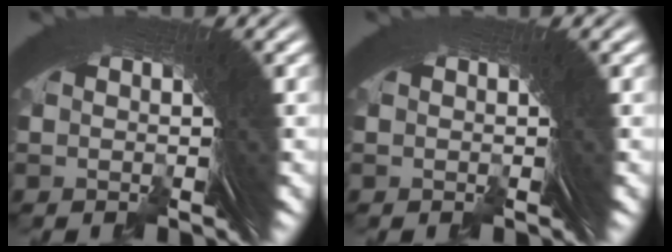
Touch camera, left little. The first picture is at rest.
{"total": 0.0}